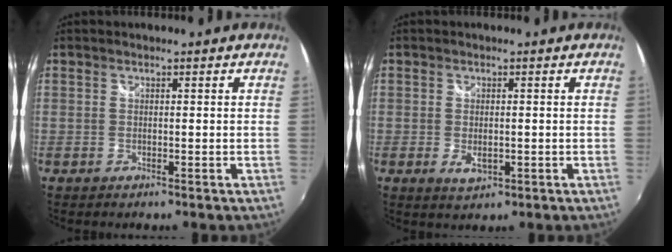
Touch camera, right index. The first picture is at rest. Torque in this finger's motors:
{"motor_torque": [0.05, 0.08, 0.22, 0.03]}